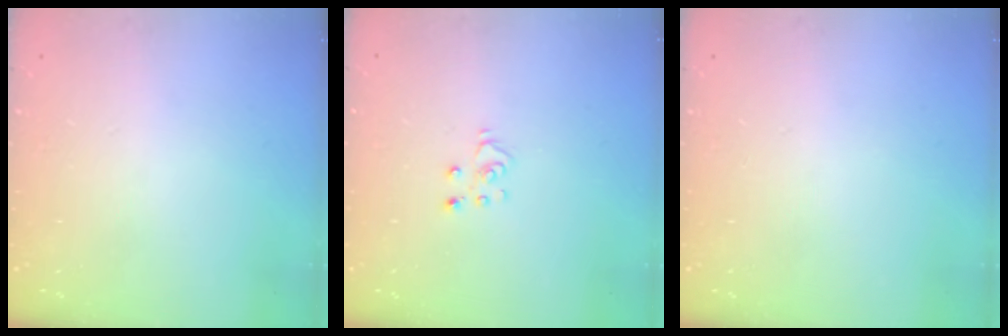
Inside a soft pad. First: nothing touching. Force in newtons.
{"total": 3.6, "press": 3.6, "slide": 0.2}
{"total": 0.0}